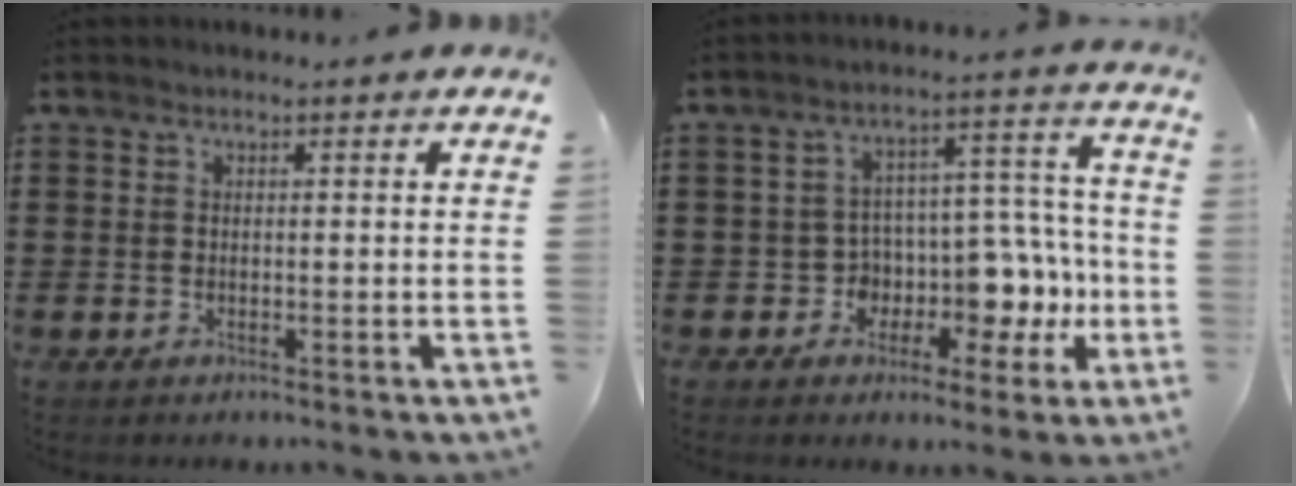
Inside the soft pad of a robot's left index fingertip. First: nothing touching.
{"total": 7.4, "force": [-1.0, 6.5, 3.3], "torque": [-0.067, -0.014, -0.010]}